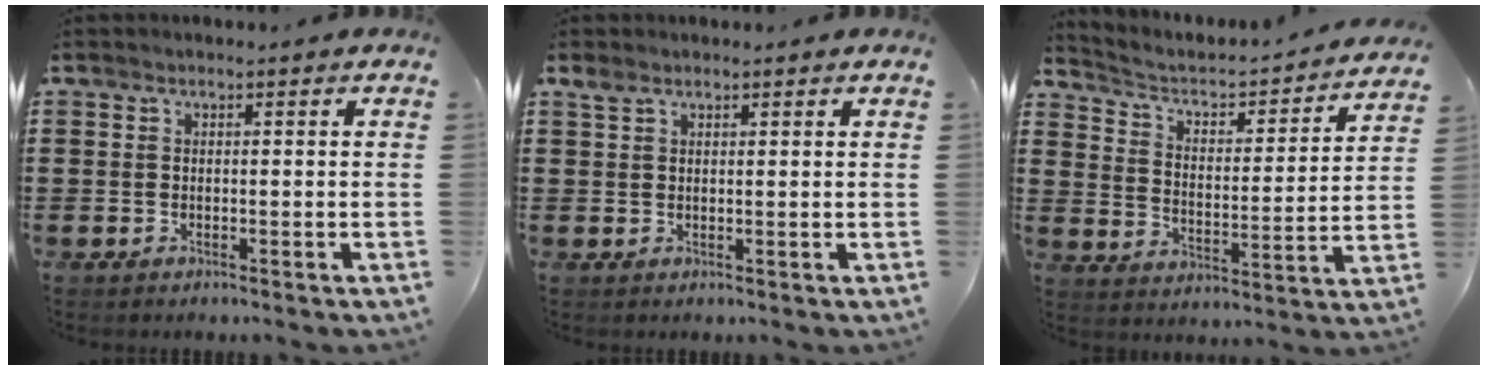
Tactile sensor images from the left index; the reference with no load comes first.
{"total": 1.7, "force": [1.4, 0.8, 0.7], "torque": [-0.018, 0.004, 0.026]}
{"total": 2.5, "force": [1.8, 1.5, 0.7], "torque": [-0.034, -0.021, 0.017]}